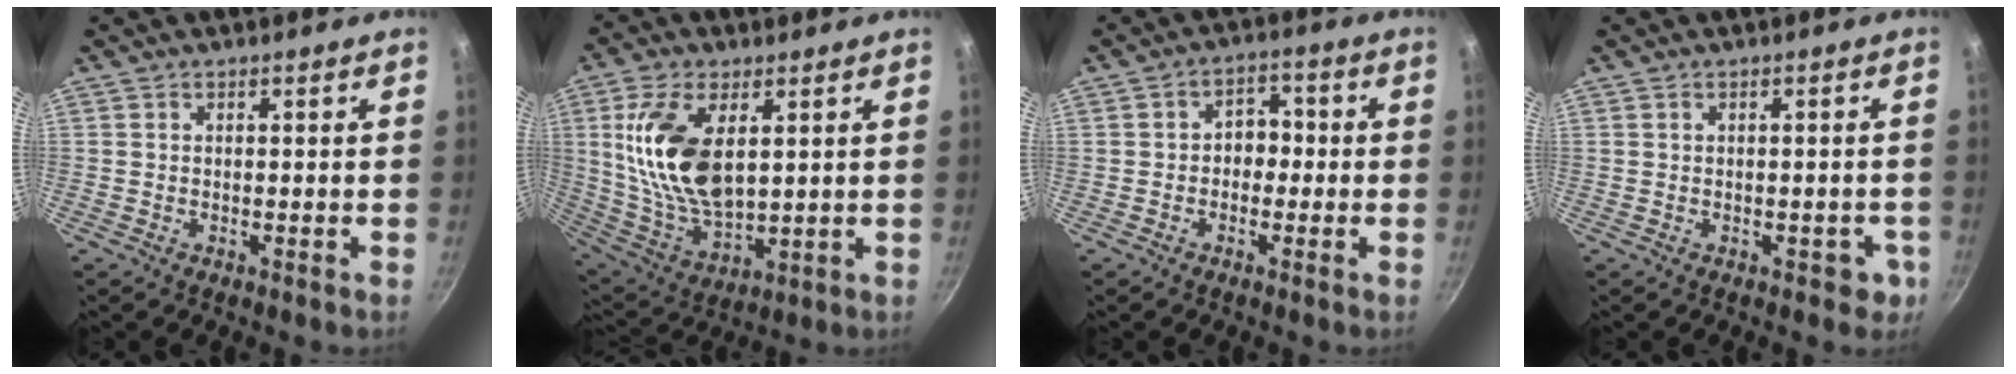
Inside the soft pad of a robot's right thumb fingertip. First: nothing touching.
{"total": 16.7, "force": [4.0, 8.8, 13.6], "torque": [-0.253, -0.021, 0.089]}
{"total": 4.5, "force": [-0.7, 3.6, 2.7], "torque": [0.000, 0.016, -0.019]}
{"total": 3.0, "force": [-1.0, 2.1, 1.9], "torque": [0.001, 0.016, -0.003]}